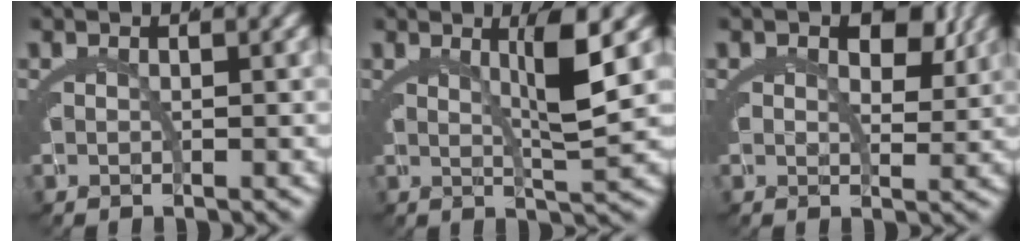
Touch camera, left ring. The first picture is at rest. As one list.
[{"total": 3.8, "force": [1.5, -0.5, 3.4], "torque": [-0.048, 0.000, 0.027]}, {"total": 3.5, "force": [1.2, 2.5, 2.1], "torque": [-0.029, -0.017, 0.018]}]